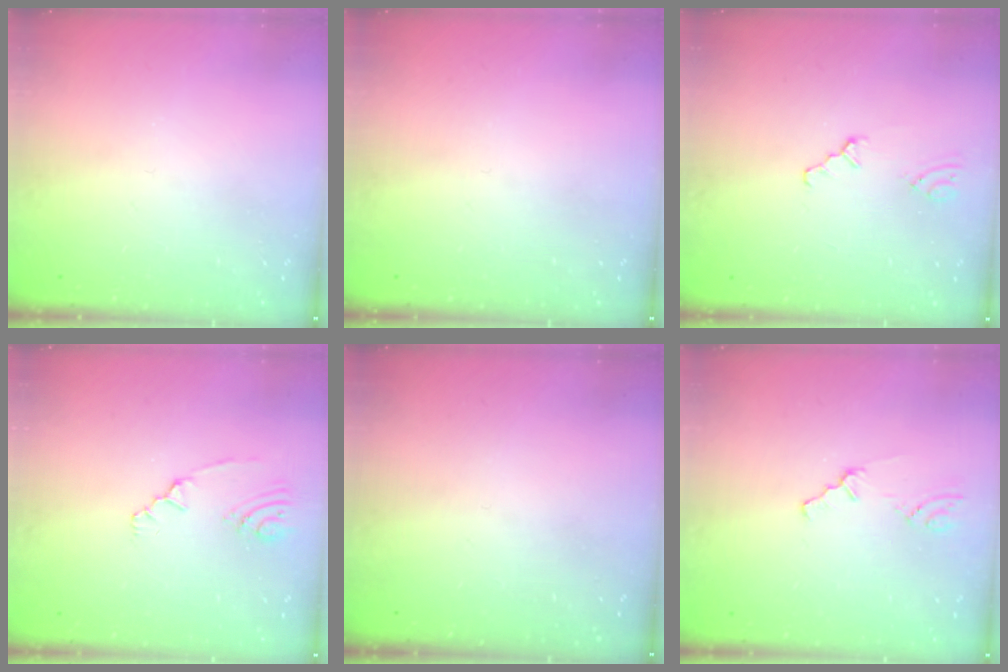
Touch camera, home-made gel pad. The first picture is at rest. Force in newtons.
{"total": 0.0}
{"total": 0.6, "press": 0.6, "slide": 0.2}
{"total": 2.5, "press": 2.3, "slide": 1.0}
{"total": 0.0}
{"total": 0.8, "press": 0.8, "slide": 0.2}